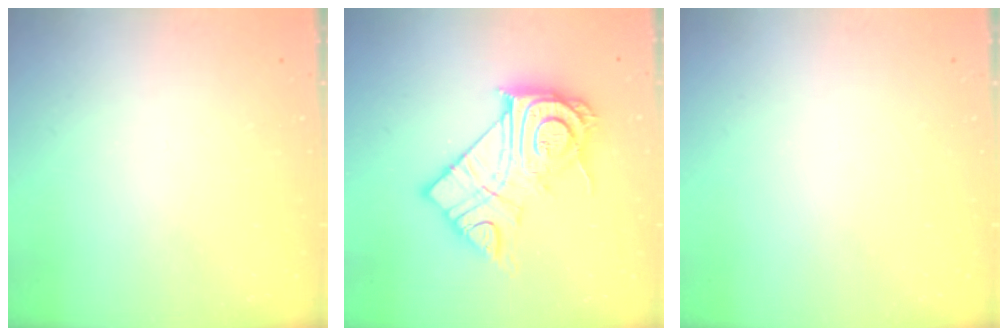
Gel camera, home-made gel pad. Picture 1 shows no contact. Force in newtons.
{"total": 20.7, "press": 20.7, "slide": 1.7}
{"total": 0.0}